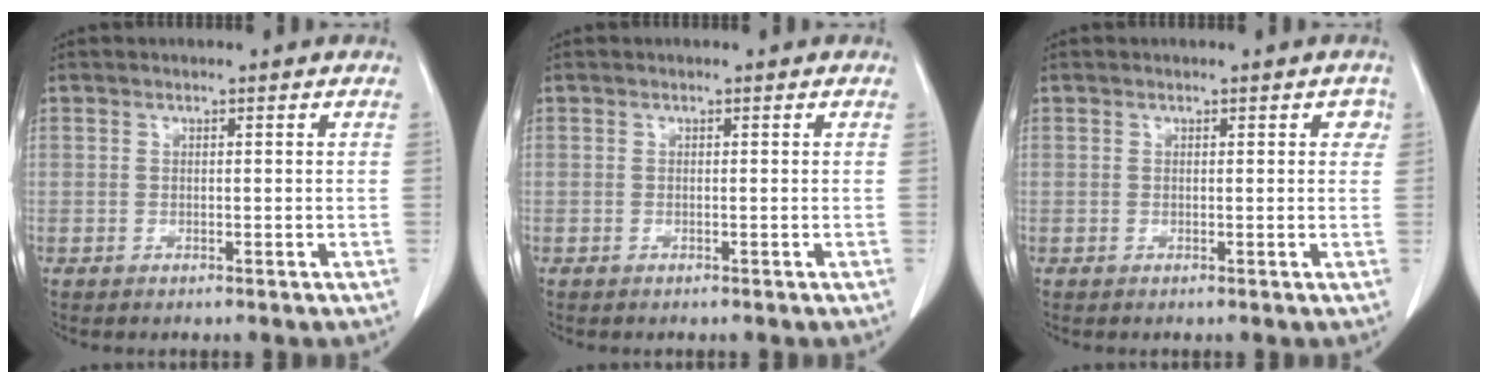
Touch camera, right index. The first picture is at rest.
{"total": 0.0}
{"total": 1.6, "force": [0.7, 0.9, 1.1], "torque": [-0.003, 0.007, 0.006]}